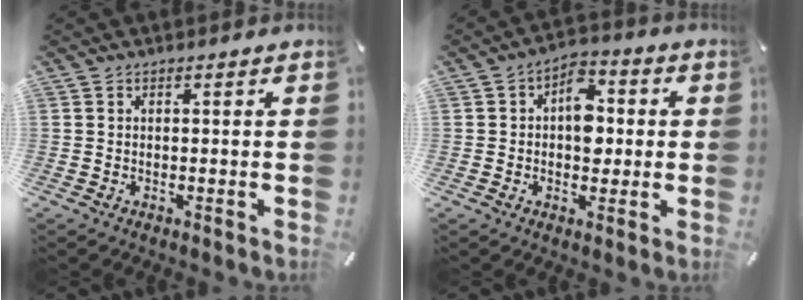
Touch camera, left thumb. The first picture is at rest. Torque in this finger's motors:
{"motor_torque": [0.33, 0.40, 0.82, -0.01, 0.09]}